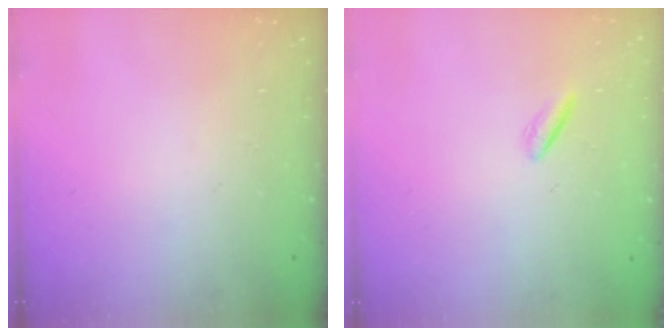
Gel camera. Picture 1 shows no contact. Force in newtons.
{"total": 0.7, "press": 0.4, "slide": 0.5}